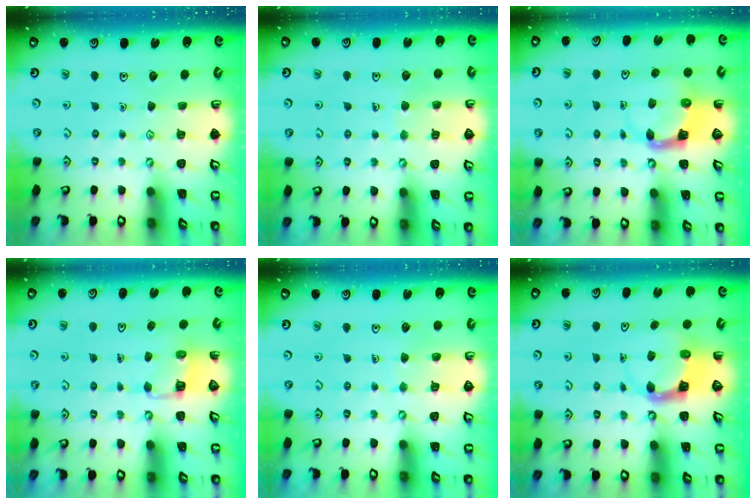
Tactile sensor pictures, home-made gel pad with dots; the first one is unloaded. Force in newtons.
{"total": 4.3, "press": 4.2, "slide": 0.4}
{"total": 3.7, "press": 3.7, "slide": 0.7}
{"total": 2.8, "press": 2.8, "slide": 0.2}
{"total": 5.1, "press": 5.1, "slide": 0.5}
{"total": 3.9, "press": 3.9, "slide": 0.4}